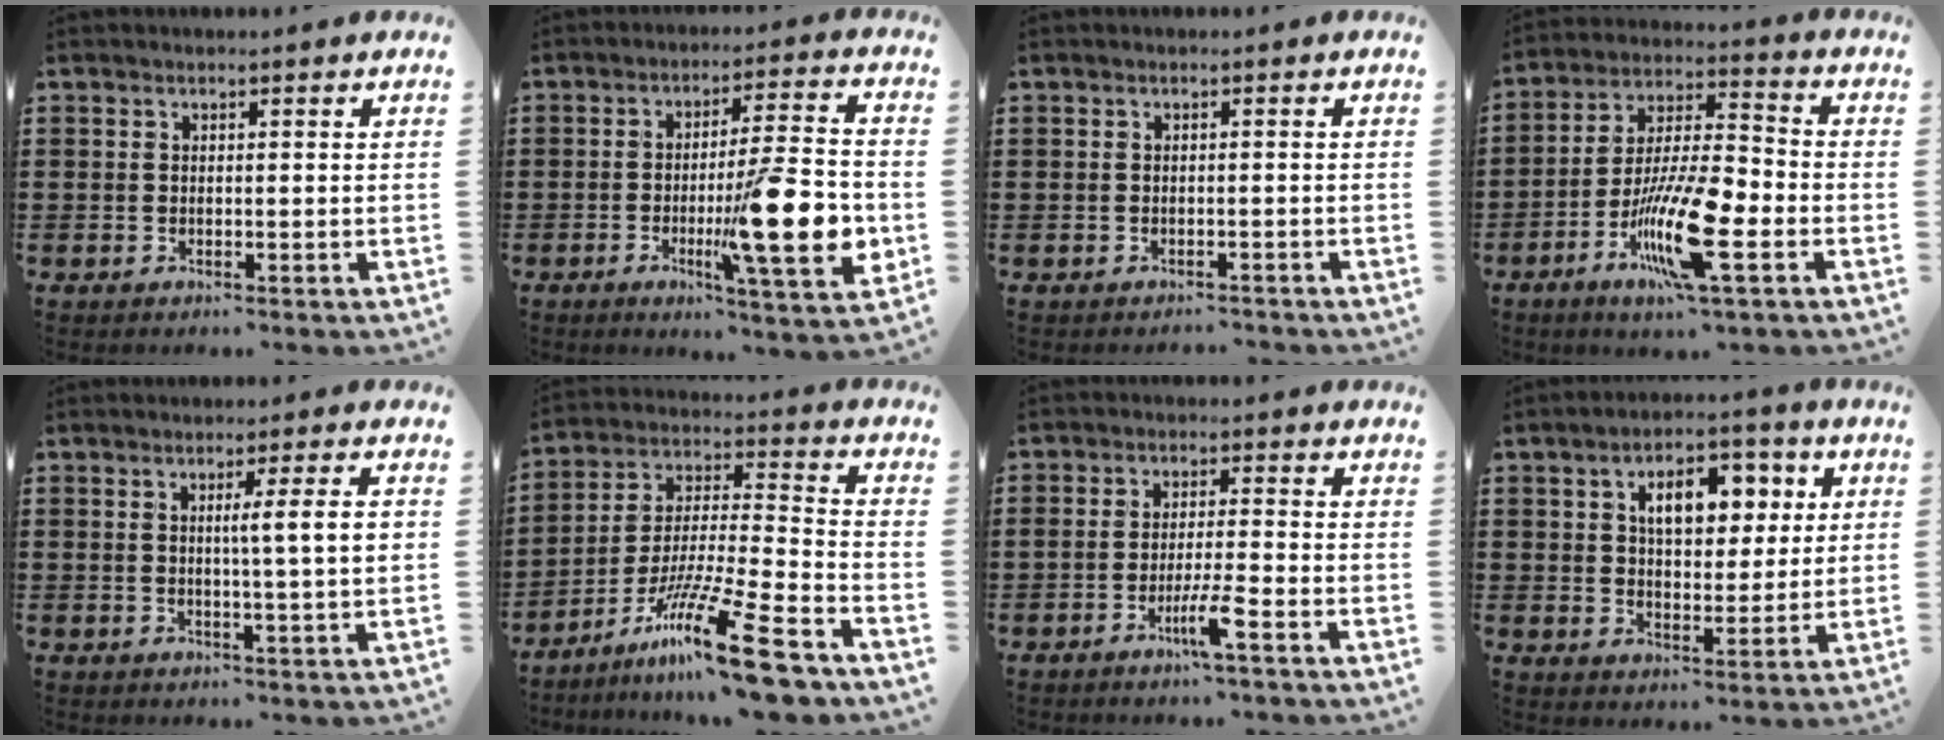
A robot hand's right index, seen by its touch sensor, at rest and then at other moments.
{"total": 16.3, "force": [-3.6, 3.0, 15.6], "torque": [-0.237, -0.007, -0.054]}
{"total": 1.0, "force": [-0.9, 0.3, -0.1], "torque": [-0.001, 0.003, -0.022]}
{"total": 13.7, "force": [-5.4, 3.0, 12.2], "torque": [-0.248, -0.005, -0.099]}
{"total": 5.9, "force": [1.0, 0.0, 5.8], "torque": [-0.101, -0.008, 0.009]}
{"total": 17.2, "force": [-12.0, 1.0, 12.2], "torque": [-0.213, 0.032, -0.213]}
{"total": 4.8, "force": [-2.8, 0.0, 3.9], "torque": [-0.078, -0.012, -0.051]}
{"total": 7.8, "force": [2.8, 4.5, 5.7], "torque": [-0.088, 0.001, 0.039]}